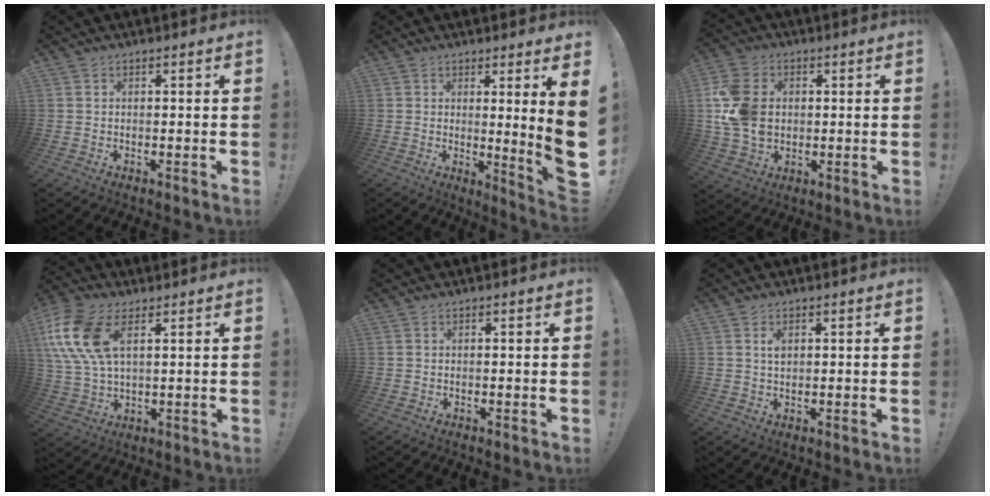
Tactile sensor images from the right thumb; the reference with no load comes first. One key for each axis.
{"total": 8.2, "fx": 1.3, "fy": -1.3, "fz": 8.0, "tx": -0.115, "ty": -0.030, "tz": 0.017}
{"total": 15.6, "fx": 1.2, "fy": 12.1, "fz": 9.7, "tx": -0.206, "ty": 0.000, "tz": 0.025}
{"total": 15.4, "fx": 5.8, "fy": 8.7, "fz": 11.3, "tx": -0.242, "ty": -0.010, "tz": 0.108}
{"total": 0.0}
{"total": 2.2, "fx": 0.9, "fy": 1.2, "fz": 1.6, "tx": -0.023, "ty": -0.003, "tz": 0.014}